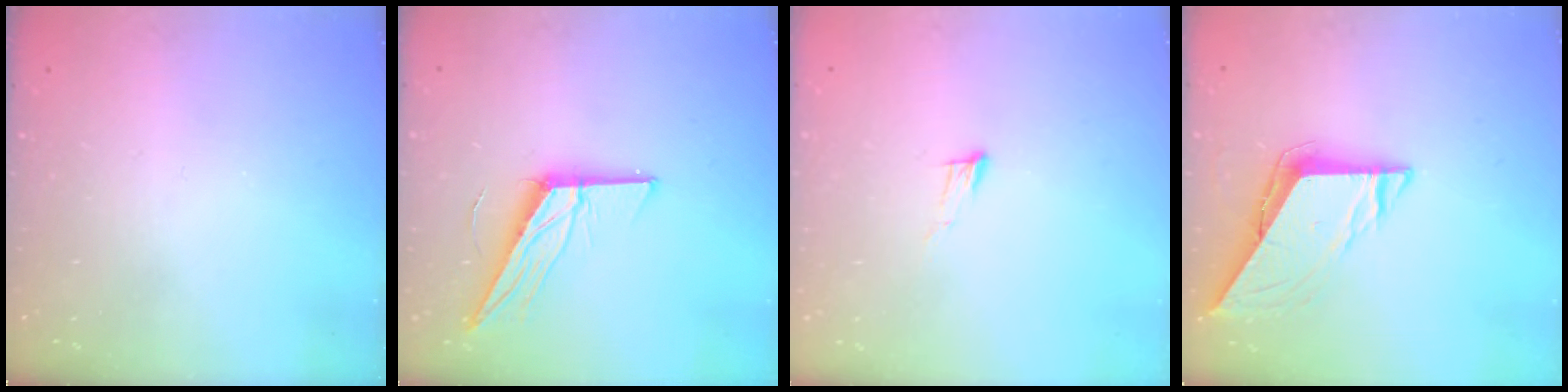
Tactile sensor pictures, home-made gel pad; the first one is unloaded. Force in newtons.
{"total": 13.3, "press": 13.3, "slide": 0.7}
{"total": 6.3, "press": 6.2, "slide": 1.0}
{"total": 7.4, "press": 7.4, "slide": 0.6}